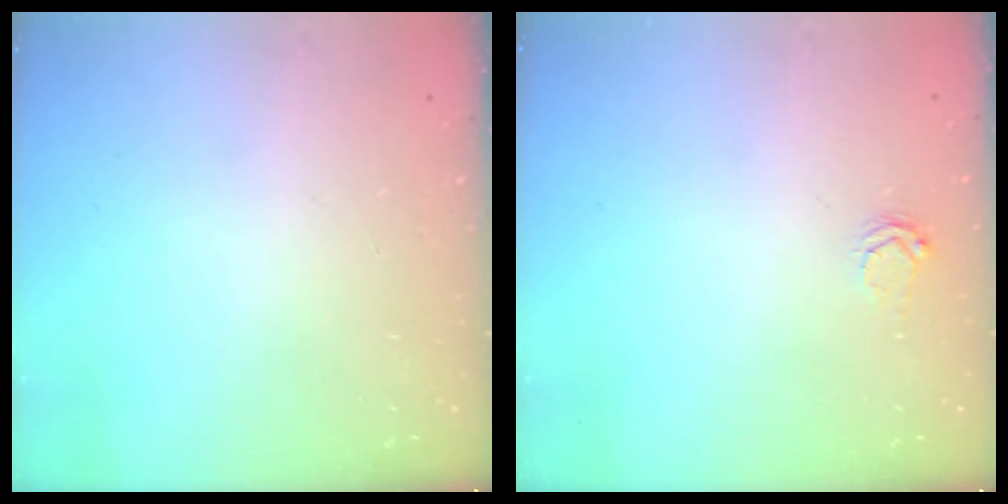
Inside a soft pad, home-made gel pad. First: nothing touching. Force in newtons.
{"total": 3.5, "press": 3.5, "slide": 0.5}